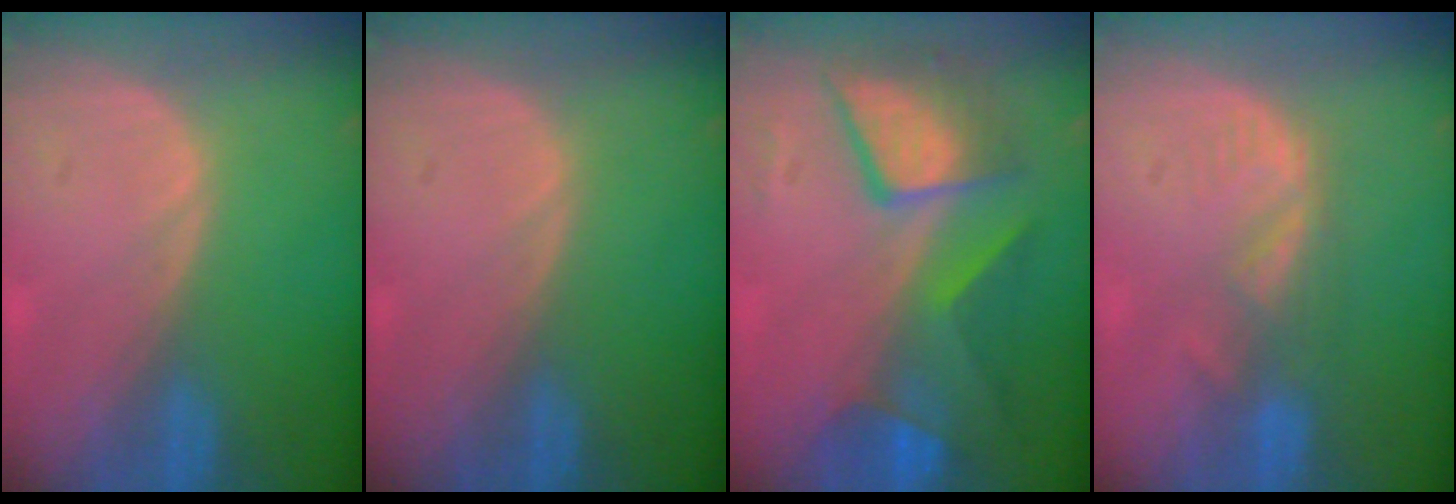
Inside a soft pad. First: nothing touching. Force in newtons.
{"total": 0.0}
{"total": 9.2, "press": 9.2, "slide": 0.6}
{"total": 4.0, "press": 3.6, "slide": 1.7}